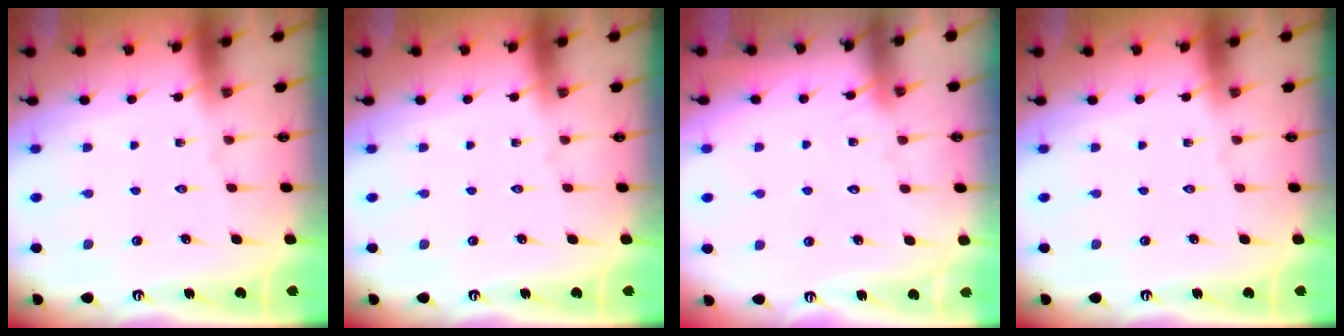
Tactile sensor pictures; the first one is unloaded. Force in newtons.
{"total": 0.0}
{"total": 5.0, "press": 5.0, "slide": 0.5}
{"total": 0.0}